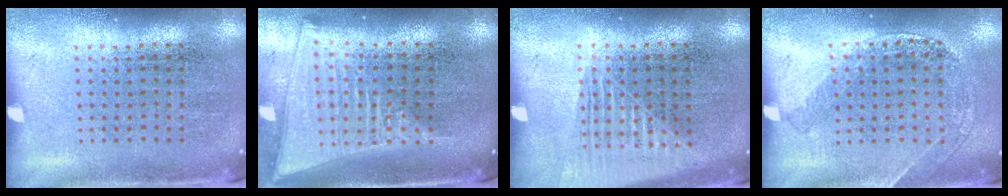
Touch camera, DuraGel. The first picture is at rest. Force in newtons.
{"total": 2.2, "press": 1.8, "slide": 1.2}
{"total": 1.3, "press": 1.3, "slide": 0.4}
{"total": 1.2, "press": 1.2, "slide": 0.1}